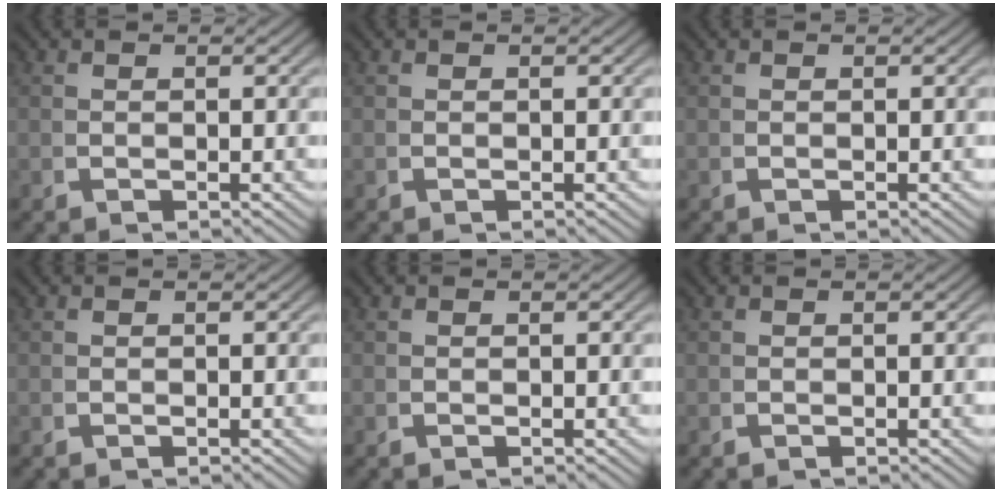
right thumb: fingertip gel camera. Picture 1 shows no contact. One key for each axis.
{"total": 0.0}
{"total": 0.0}
{"total": 0.0}
{"total": 0.0}
{"total": 0.0}